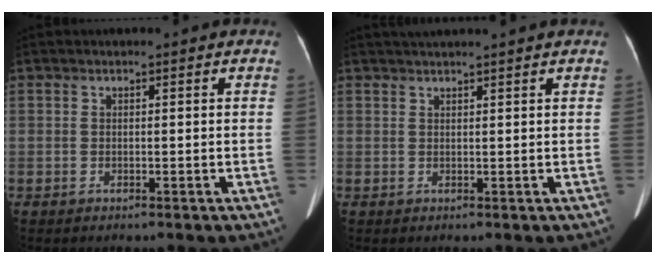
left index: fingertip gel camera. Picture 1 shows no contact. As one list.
[{"total": 4.7, "force": [4.2, -0.8, 2.0], "torque": [-0.023, 0.029, 0.060]}]